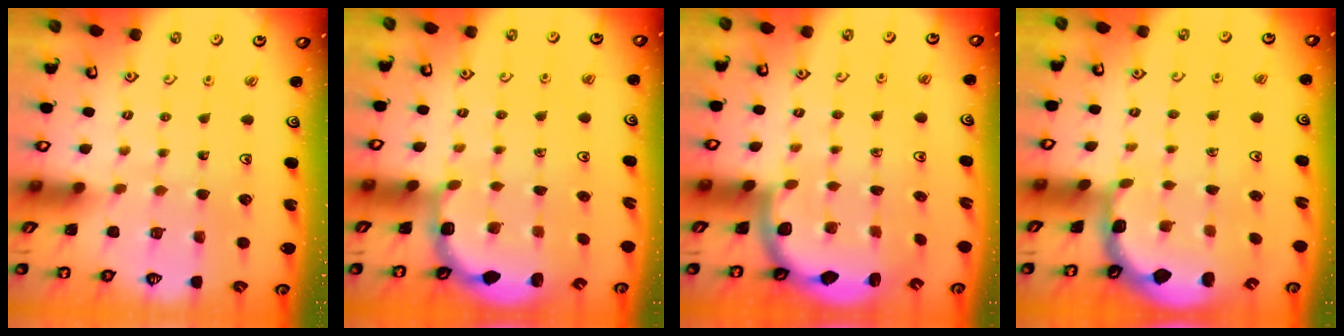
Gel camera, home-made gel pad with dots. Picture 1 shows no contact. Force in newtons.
{"total": 2.7, "press": 2.3, "slide": 1.5}
{"total": 2.6, "press": 2.5, "slide": 0.6}
{"total": 1.7, "press": 1.6, "slide": 0.5}